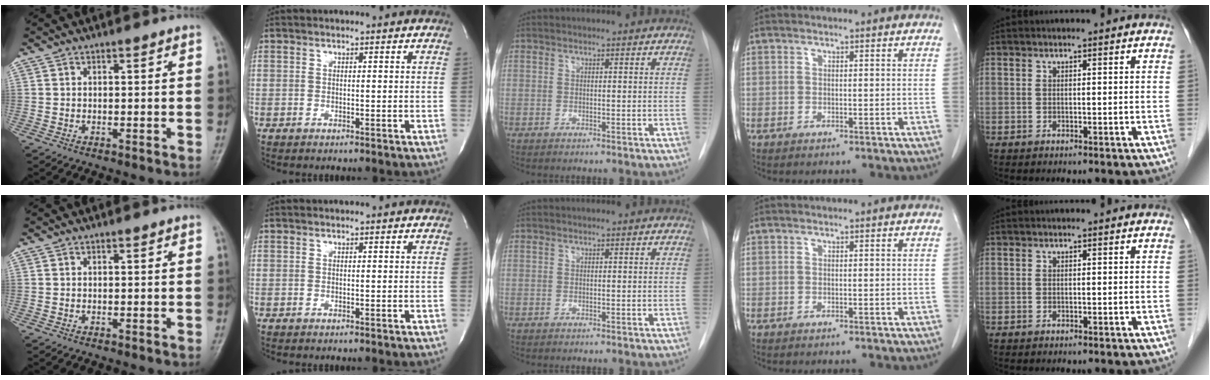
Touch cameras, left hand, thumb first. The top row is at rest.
{}